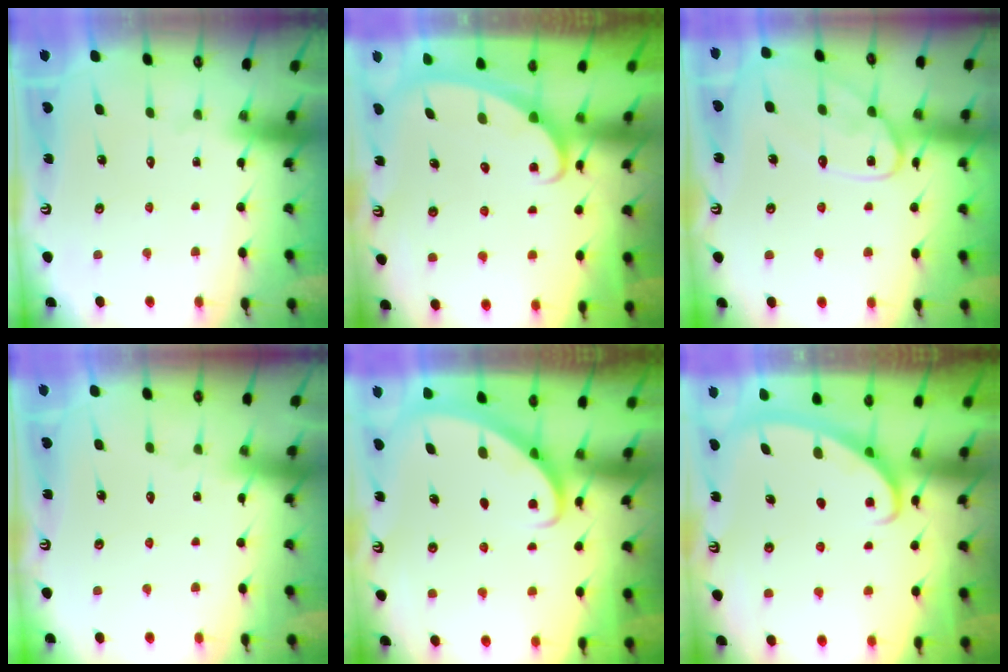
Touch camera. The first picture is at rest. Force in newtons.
{"total": 2.3, "press": 2.3, "slide": 0.3}
{"total": 12.8, "press": 12.7, "slide": 1.2}
{"total": 2.2, "press": 2.2, "slide": 0.3}
{"total": 2.7, "press": 2.7, "slide": 0.2}
{"total": 3.0, "press": 2.9, "slide": 0.4}